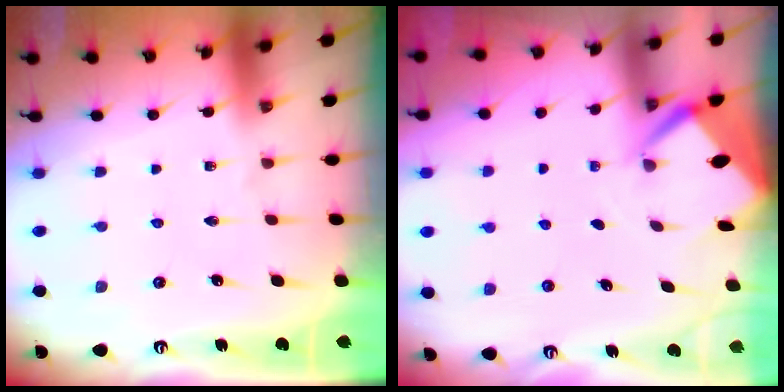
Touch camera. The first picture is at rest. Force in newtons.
{"total": 2.8, "press": 2.8, "slide": 0.2}